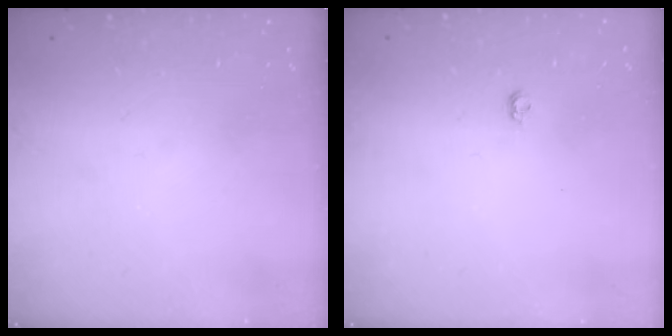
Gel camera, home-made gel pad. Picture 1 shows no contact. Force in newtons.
{"total": 3.9, "press": 3.9, "slide": 0.5}